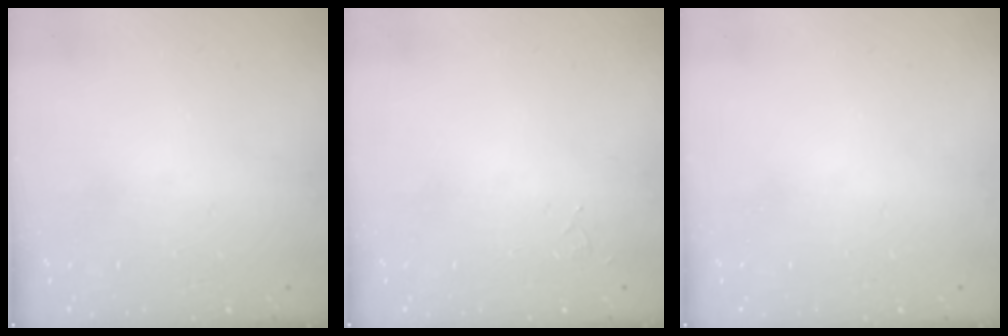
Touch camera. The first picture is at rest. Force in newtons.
{"total": 5.2, "press": 5.2, "slide": 0.4}
{"total": 0.0}